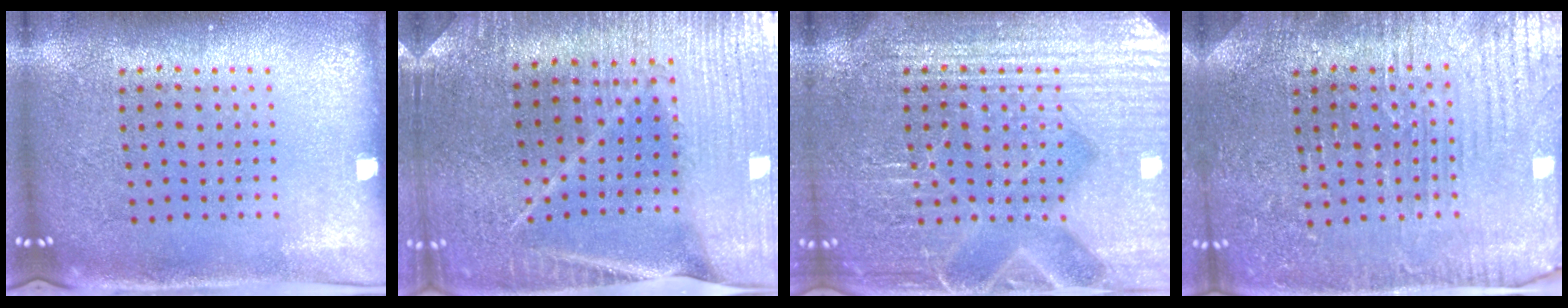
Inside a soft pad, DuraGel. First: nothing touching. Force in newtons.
{"total": 3.0, "press": 3.0, "slide": 0.3}
{"total": 4.5, "press": 4.5, "slide": 0.5}
{"total": 3.7, "press": 3.6, "slide": 0.9}